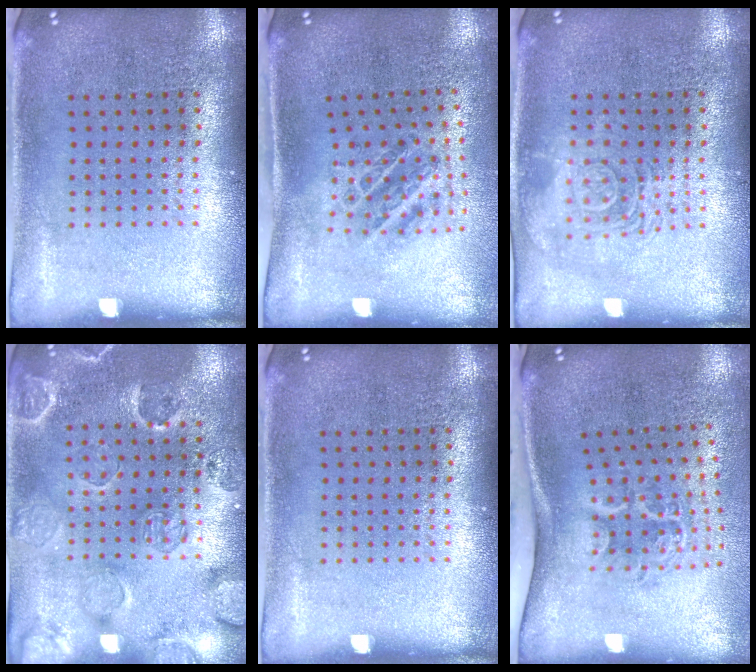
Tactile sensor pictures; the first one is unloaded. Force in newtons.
{"total": 1.1, "press": 1.0, "slide": 0.3}
{"total": 2.6, "press": 2.6, "slide": 0.4}
{"total": 2.4, "press": 2.1, "slide": 1.3}
{"total": 0.0}
{"total": 2.2, "press": 1.4, "slide": 1.7}